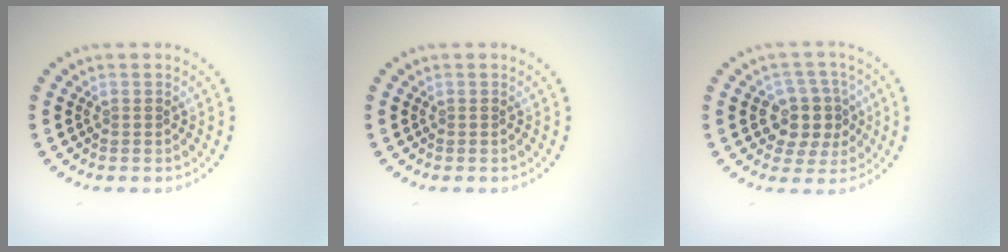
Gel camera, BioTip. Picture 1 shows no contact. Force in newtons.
{"total": 0.0}
{"total": 4.4, "press": 4.0, "slide": 1.8}